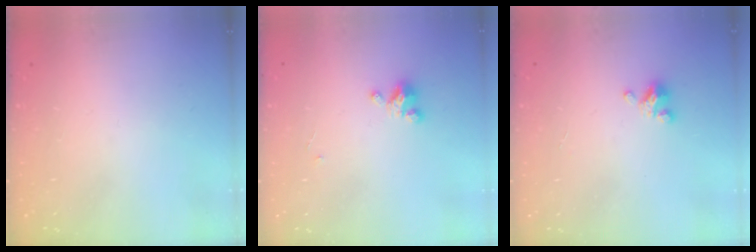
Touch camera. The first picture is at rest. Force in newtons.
{"total": 2.7, "press": 2.7, "slide": 0.3}
{"total": 3.4, "press": 3.4, "slide": 0.2}